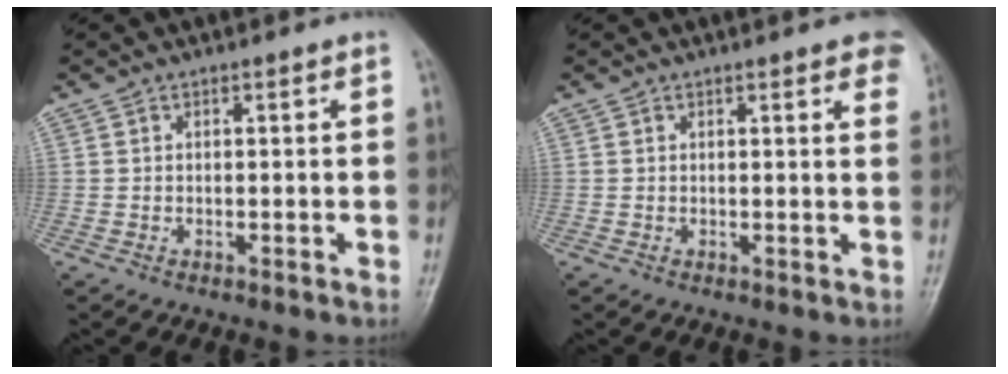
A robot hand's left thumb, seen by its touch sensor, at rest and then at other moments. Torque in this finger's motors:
{"motor_torque": [1.57, 0.78, 1.09, -0.43, 0.02]}